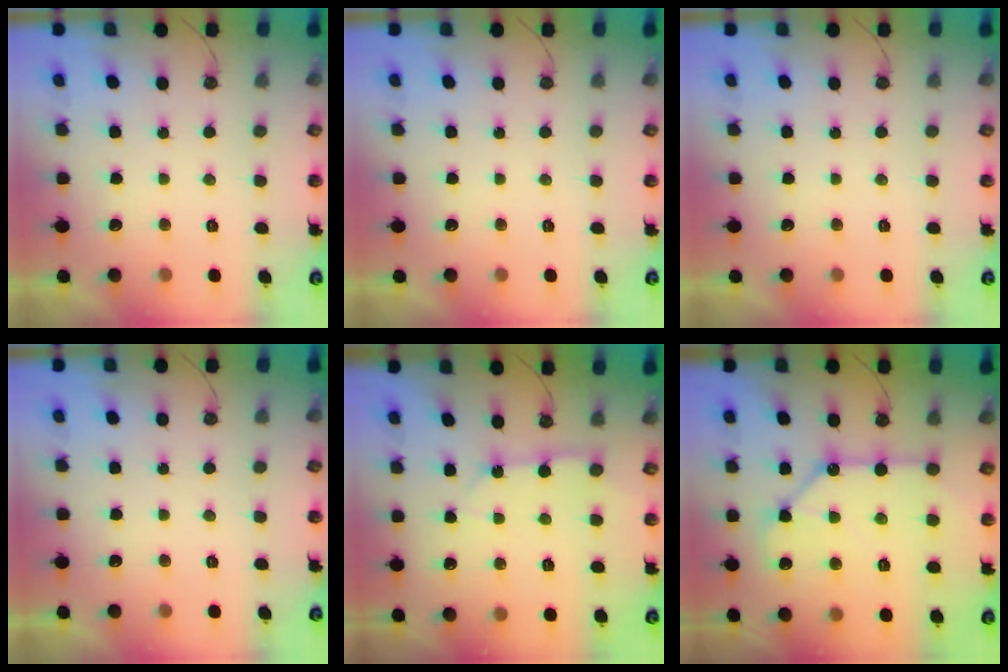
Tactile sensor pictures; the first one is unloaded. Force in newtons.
{"total": 0.0}
{"total": 0.0}
{"total": 0.0}
{"total": 3.1, "press": 3.1, "slide": 0.2}
{"total": 11.0, "press": 11.0, "slide": 1.2}